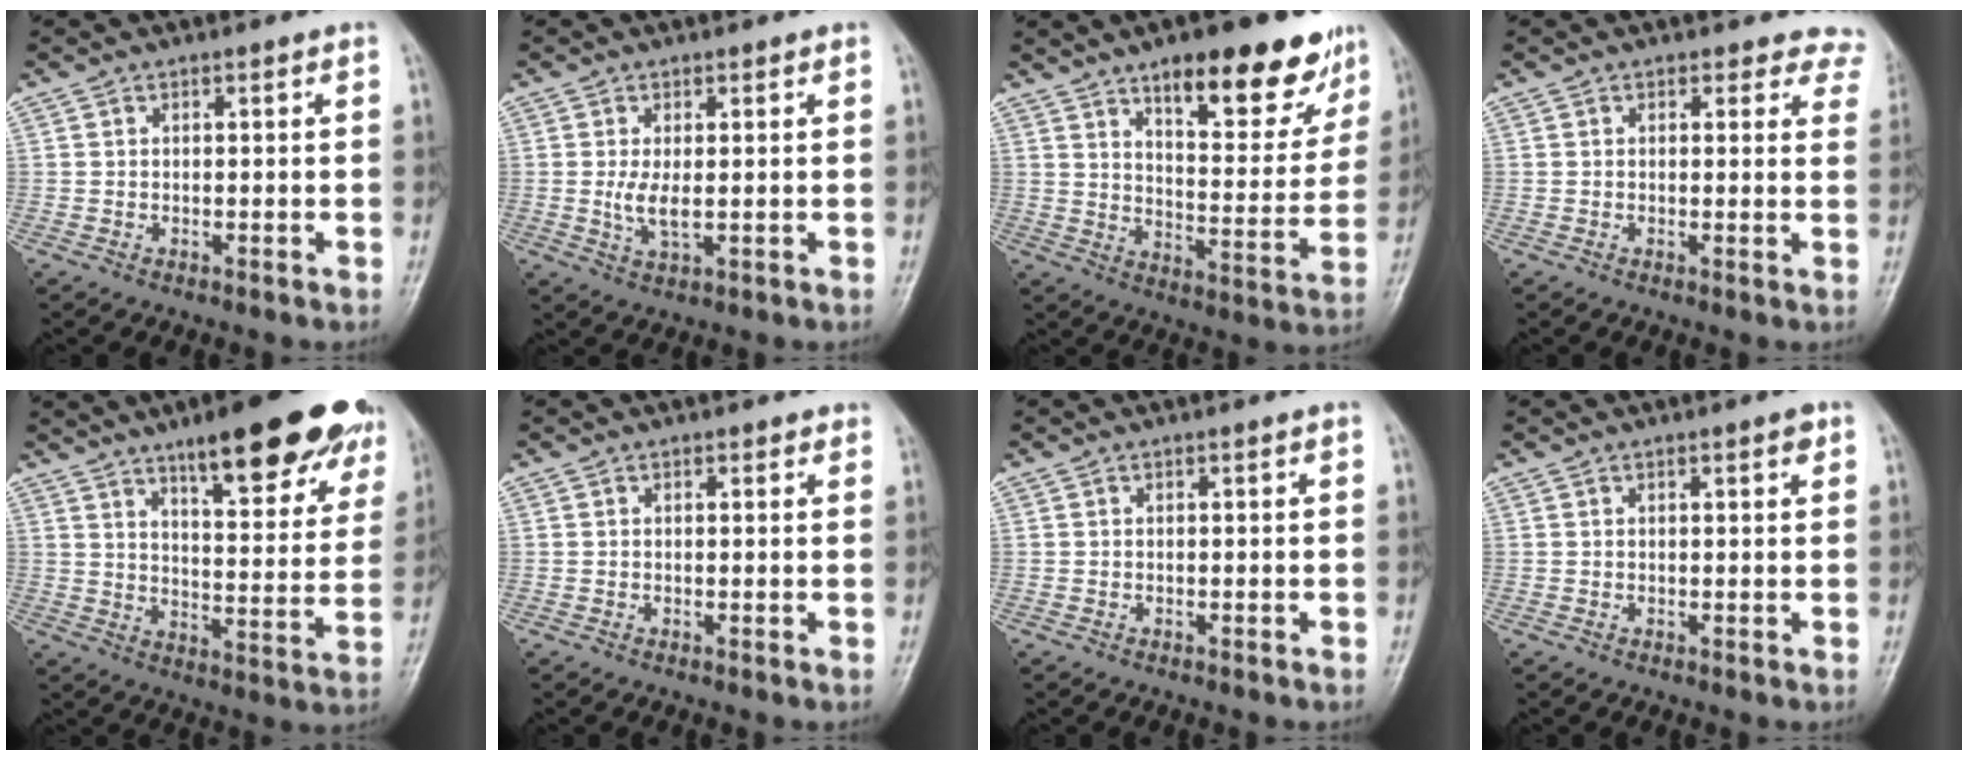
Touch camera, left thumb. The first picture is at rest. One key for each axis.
{"total": 3.8, "fx": 0.2, "fy": 1.7, "fz": 3.4, "tx": -0.070, "ty": -0.011, "tz": 0.008}
{"total": 19.0, "fx": 12.0, "fy": 6.6, "fz": 13.1, "tx": -0.133, "ty": -0.064, "tz": 0.176}
{"total": 6.4, "fx": 5.6, "fy": 3.0, "fz": 0.1, "tx": 0.057, "ty": -0.020, "tz": 0.029}
{"total": 22.7, "fx": 14.9, "fy": 6.1, "fz": 16.0, "tx": -0.176, "ty": -0.056, "tz": 0.206}
{"total": 1.0, "fx": 0.7, "fy": 0.6, "fz": 0.4, "tx": 0.002, "ty": -0.004, "tz": 0.004}
{"total": 0.0}
{"total": 1.6, "fx": 0.9, "fy": 0.5, "fz": 1.2, "tx": -0.015, "ty": -0.003, "tz": 0.011}